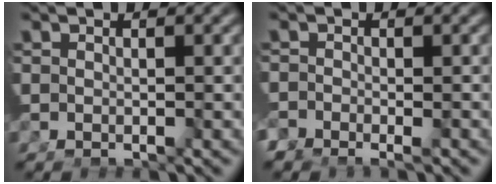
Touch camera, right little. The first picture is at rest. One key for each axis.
{"total": 2.7, "fx": -2.1, "fy": 1.4, "fz": 1.1, "tx": -0.016, "ty": -0.019, "tz": -0.031}